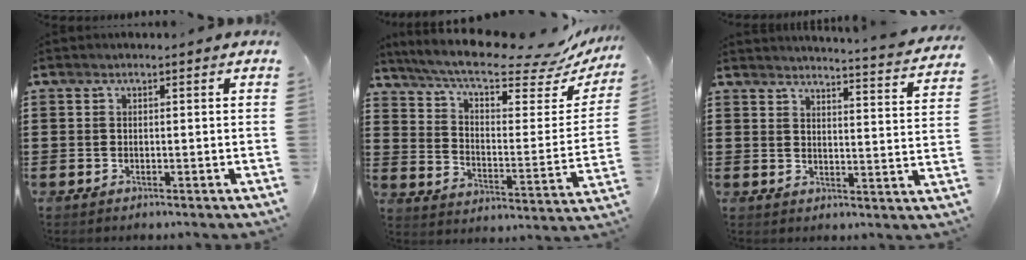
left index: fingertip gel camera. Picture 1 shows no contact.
{"total": 10.9, "force": [9.2, 1.2, 5.7], "torque": [-0.131, -0.060, 0.154]}
{"total": 3.4, "force": [3.3, -0.8, 0.6], "torque": [-0.021, -0.034, 0.050]}